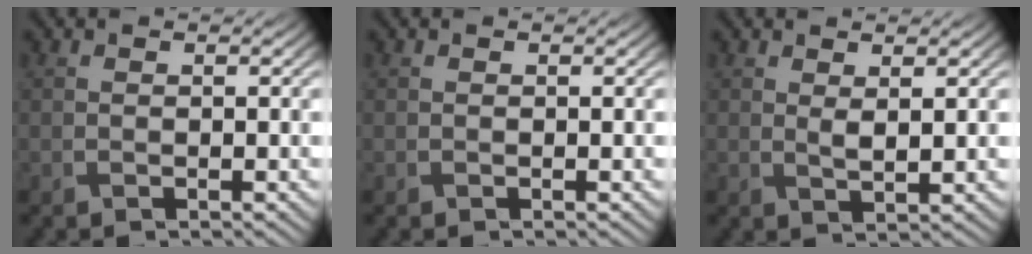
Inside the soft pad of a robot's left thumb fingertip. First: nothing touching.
{"total": 0.0}
{"total": 1.7, "force": [1.0, 0.3, 1.3], "torque": [-0.030, -0.005, 0.020]}